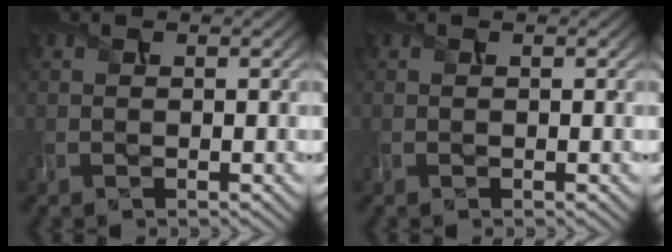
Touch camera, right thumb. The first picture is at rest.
{"total": 0.0}